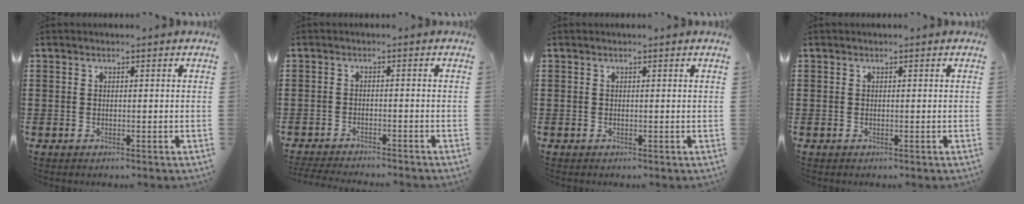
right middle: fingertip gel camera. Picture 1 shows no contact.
{"total": 2.5, "force": [-2.5, 0.0, 0.3], "torque": [-0.006, 0.000, -0.051]}
{"total": 0.0}
{"total": 0.0}